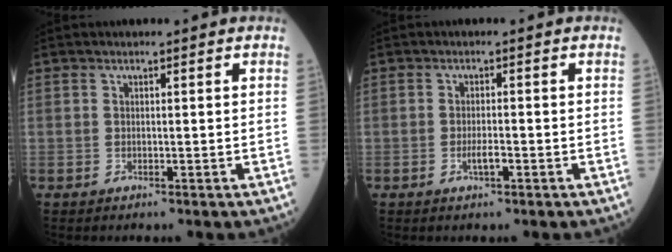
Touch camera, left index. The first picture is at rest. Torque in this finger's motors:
{"motor_torque": [0.66, 0.27, 0.22, 0.06]}